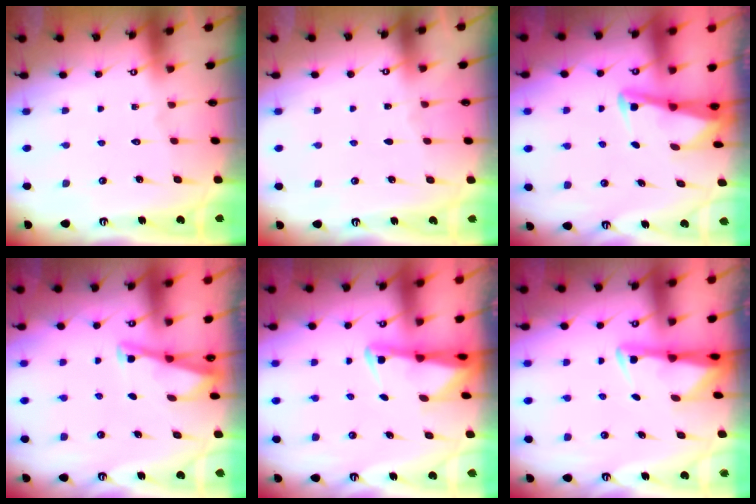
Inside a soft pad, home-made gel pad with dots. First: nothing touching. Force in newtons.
{"total": 2.4, "press": 2.4, "slide": 0.4}
{"total": 3.0, "press": 2.9, "slide": 0.4}
{"total": 2.9, "press": 2.9, "slide": 0.2}
{"total": 2.3, "press": 2.2, "slide": 0.5}
{"total": 3.1, "press": 3.1, "slide": 0.5}